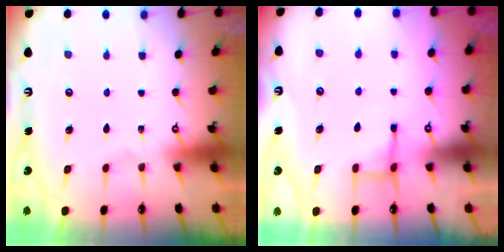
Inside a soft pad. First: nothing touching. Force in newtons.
{"total": 3.7, "press": 3.7, "slide": 0.5}